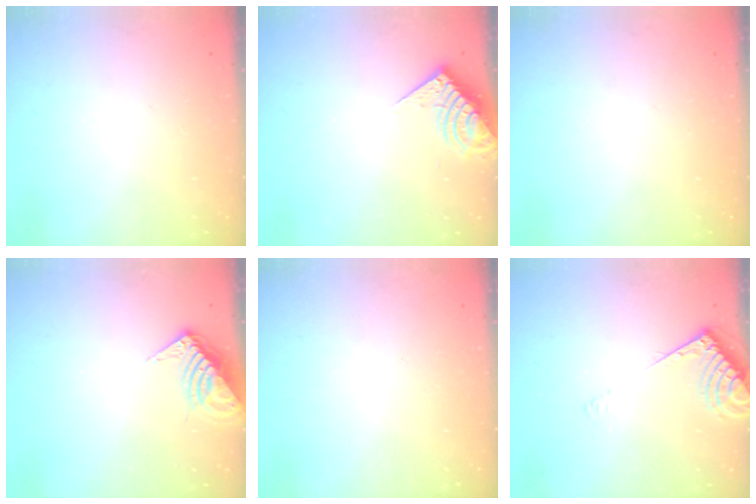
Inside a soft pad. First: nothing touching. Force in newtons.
{"total": 9.4, "press": 9.3, "slide": 1.0}
{"total": 0.0}
{"total": 7.6, "press": 7.6, "slide": 0.7}
{"total": 0.0}
{"total": 7.0, "press": 7.0, "slide": 0.6}